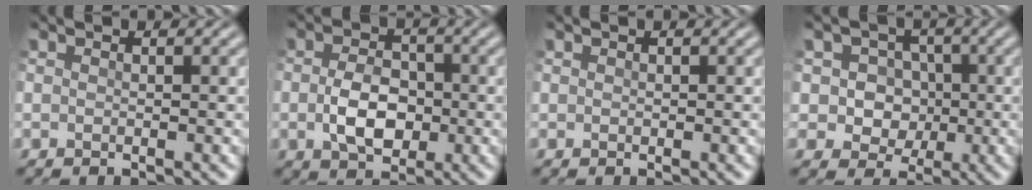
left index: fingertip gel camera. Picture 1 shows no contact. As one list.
[{"total": 4.6, "force": [-0.7, 3.1, 3.3], "torque": [-0.065, -0.003, -0.015]}, {"total": 0.0}, {"total": 5.4, "force": [0.2, 4.9, 2.2], "torque": [-0.012, 0.022, -0.017]}]